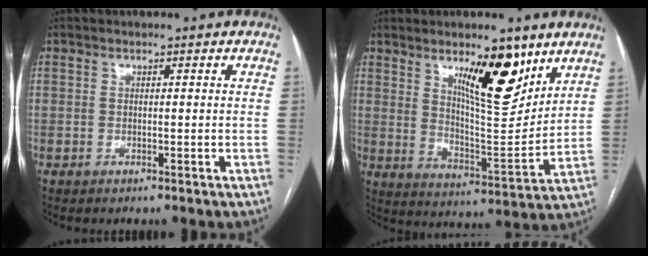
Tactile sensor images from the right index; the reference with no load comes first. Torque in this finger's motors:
{"motor_torque": [1.07, 1.06, 0.48, 0.14]}